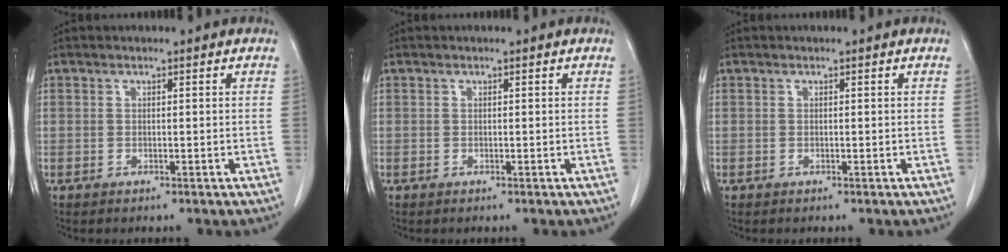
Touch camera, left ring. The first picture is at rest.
{"total": 0.0}
{"total": 0.0}